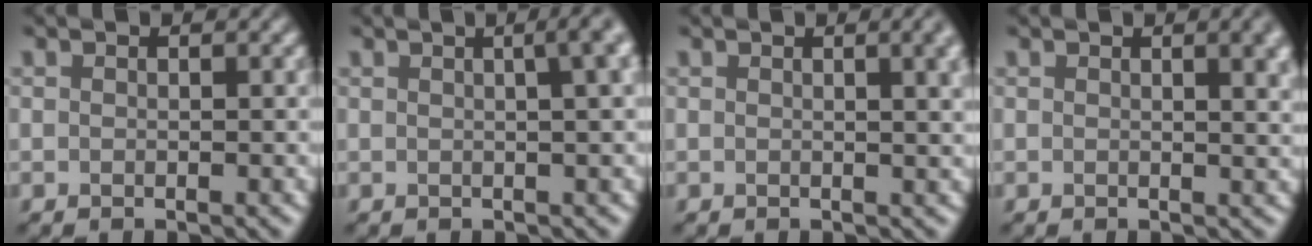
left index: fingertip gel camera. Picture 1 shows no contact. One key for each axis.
{"total": 7.7, "fx": 2.5, "fy": 3.8, "fz": 6.2, "tx": -0.011, "ty": 0.054, "tz": -0.005}
{"total": 4.4, "fx": 1.5, "fy": 1.8, "fz": 3.8, "tx": -0.024, "ty": 0.012, "tz": 0.013}
{"total": 4.2, "fx": 1.5, "fy": 1.7, "fz": 3.5, "tx": -0.023, "ty": 0.008, "tz": 0.019}